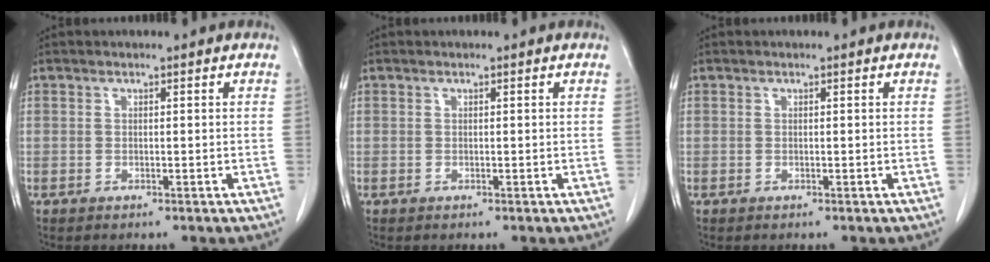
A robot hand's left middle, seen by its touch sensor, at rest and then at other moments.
{"total": 0.0}
{"total": 0.0}